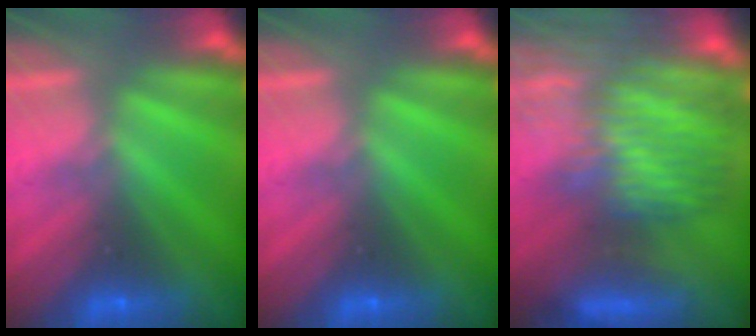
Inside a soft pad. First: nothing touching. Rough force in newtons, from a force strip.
{"total": 0.0}
{"total": 9.2}